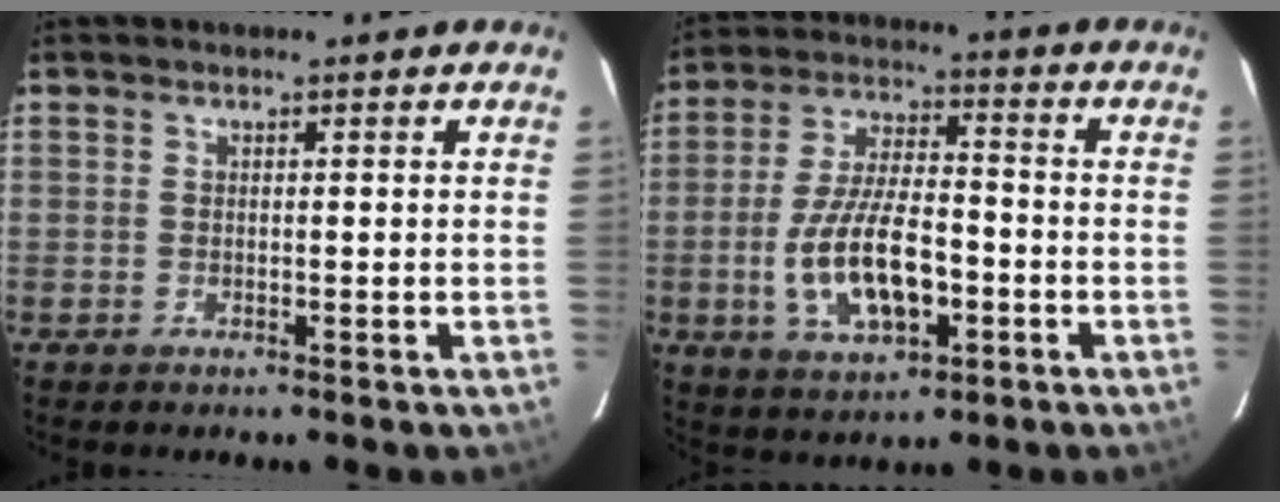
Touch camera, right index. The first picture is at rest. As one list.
[{"total": 13.9, "force": [-4.0, 6.0, 11.8], "torque": [-0.240, -0.003, -0.063]}]